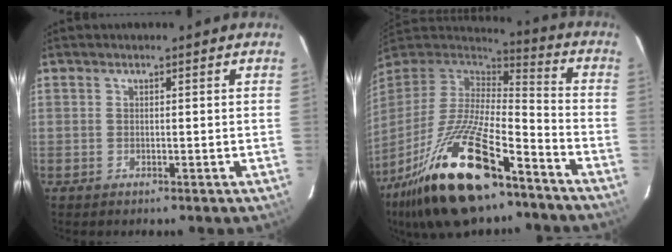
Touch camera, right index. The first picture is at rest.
{"total": 25.6, "force": [-16.2, 8.4, 17.9], "torque": [-0.351, -0.041, -0.279]}